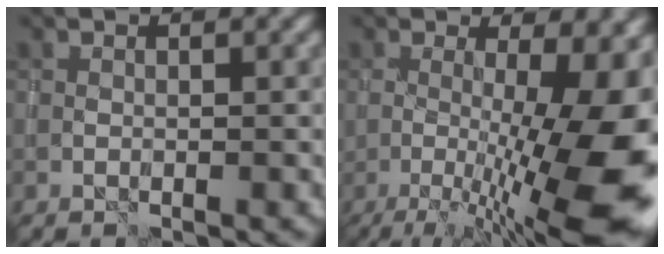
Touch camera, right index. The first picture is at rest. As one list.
[{"total": 16.7, "force": [-2.4, 4.9, 15.7], "torque": [-0.196, -0.009, -0.029]}]